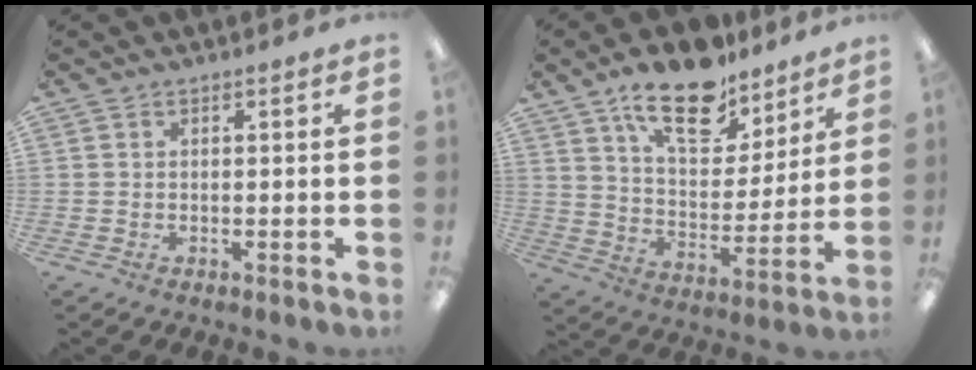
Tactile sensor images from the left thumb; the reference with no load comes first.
{"total": 17.8, "force": [12.8, 8.4, 9.2], "torque": [-0.145, -0.069, 0.222]}